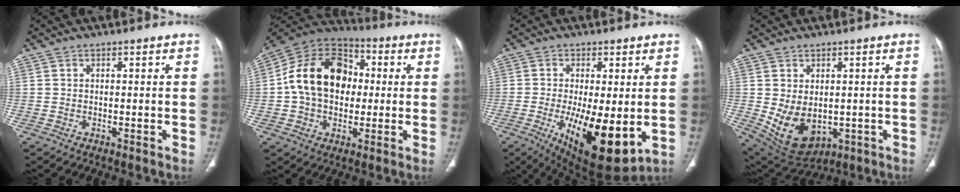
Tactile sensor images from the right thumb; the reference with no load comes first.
{"total": 18.5, "force": [1.0, 13.6, 12.5], "torque": [-0.185, 0.031, 0.009]}
{"total": 16.5, "force": [-3.1, 5.9, 15.1], "torque": [-0.246, -0.030, -0.029]}
{"total": 11.4, "force": [-1.2, 7.8, 8.2], "torque": [-0.127, -0.009, 0.012]}